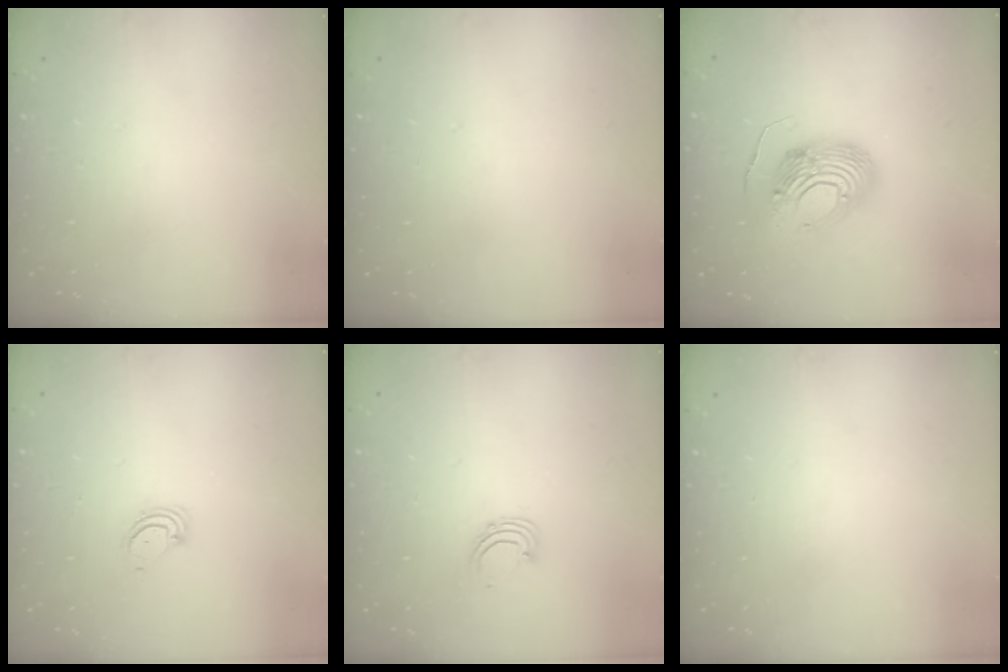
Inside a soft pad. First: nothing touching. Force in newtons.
{"total": 0.0}
{"total": 13.7, "press": 13.7, "slide": 1.2}
{"total": 3.2, "press": 3.2, "slide": 0.2}
{"total": 2.9, "press": 2.9, "slide": 0.2}
{"total": 0.0}